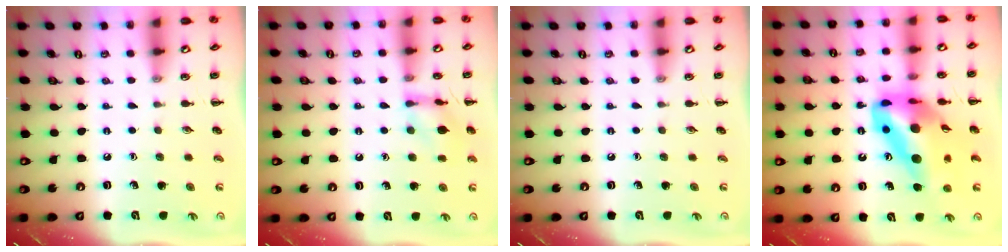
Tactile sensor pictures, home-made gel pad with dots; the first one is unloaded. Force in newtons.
{"total": 10.5, "press": 10.4, "slide": 0.7}
{"total": 0.0}
{"total": 18.9, "press": 18.0, "slide": 5.8}